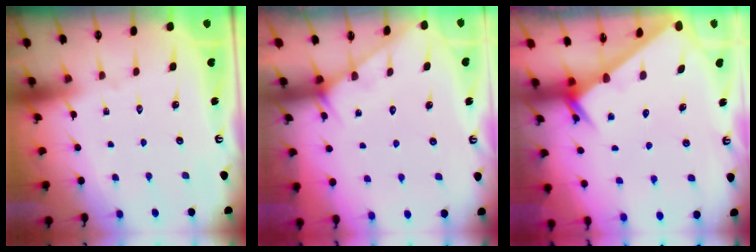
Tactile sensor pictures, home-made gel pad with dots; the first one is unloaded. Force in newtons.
{"total": 6.4, "press": 6.4, "slide": 0.4}
{"total": 2.6, "press": 2.6, "slide": 0.1}